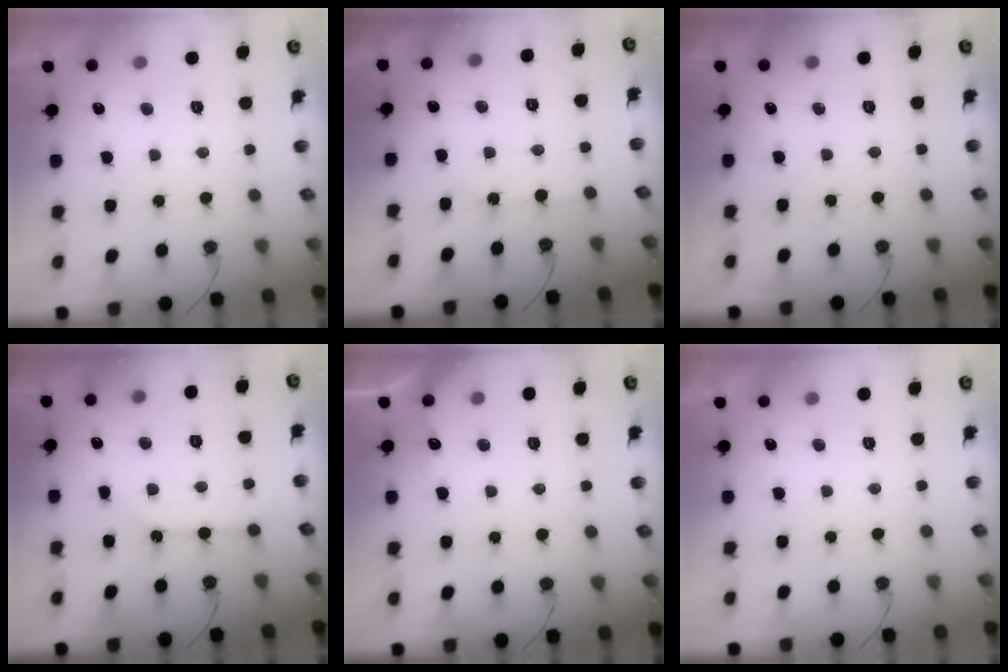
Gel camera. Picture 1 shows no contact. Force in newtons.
{"total": 2.1, "press": 2.0, "slide": 0.4}
{"total": 0.0}
{"total": 2.6, "press": 2.5, "slide": 0.3}
{"total": 2.8, "press": 2.8, "slide": 0.4}
{"total": 0.0}